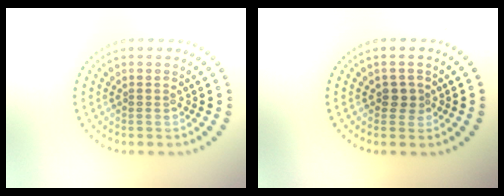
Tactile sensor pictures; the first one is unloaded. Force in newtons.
{"total": 1.3, "press": 1.1, "slide": 0.6}